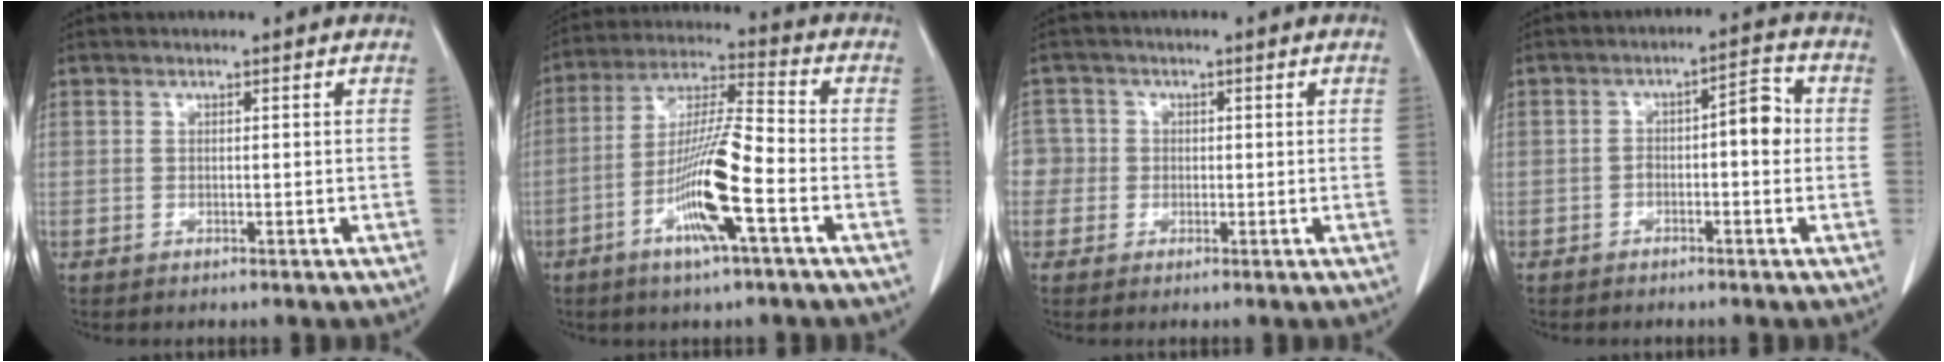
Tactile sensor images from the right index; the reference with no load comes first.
{"total": 12.7, "force": [-4.8, 0.3, 11.7], "torque": [-0.228, -0.005, -0.093]}
{"total": 3.0, "force": [-0.3, 3.0, -0.1], "torque": [0.017, 0.013, -0.011]}
{"total": 5.0, "force": [-0.5, 1.6, 4.7], "torque": [-0.063, 0.028, -0.010]}